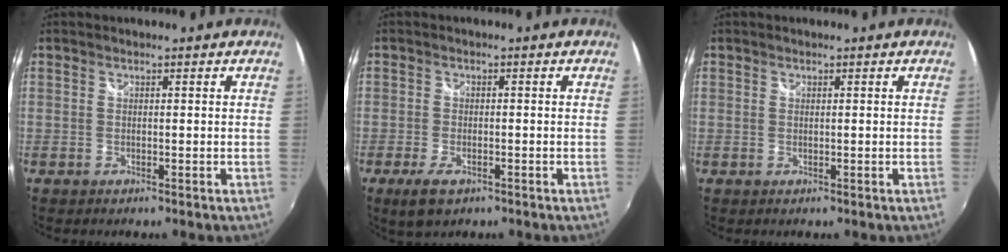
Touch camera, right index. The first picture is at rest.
{"total": 4.7, "force": [-2.8, 2.1, 3.1], "torque": [-0.075, -0.011, -0.049]}
{"total": 0.0}